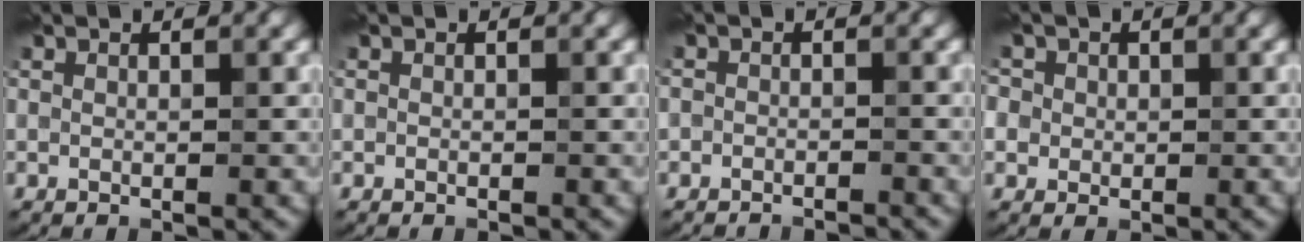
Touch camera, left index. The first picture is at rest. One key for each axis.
{"total": 0.0}
{"total": 3.0, "fx": -2.9, "fy": 0.9, "fz": 0.1, "tx": 0.012, "ty": 0.016, "tz": -0.041}
{"total": 5.6, "fx": 2.0, "fy": 4.7, "fz": 2.3, "tx": -0.036, "ty": 0.034, "tz": 0.003}